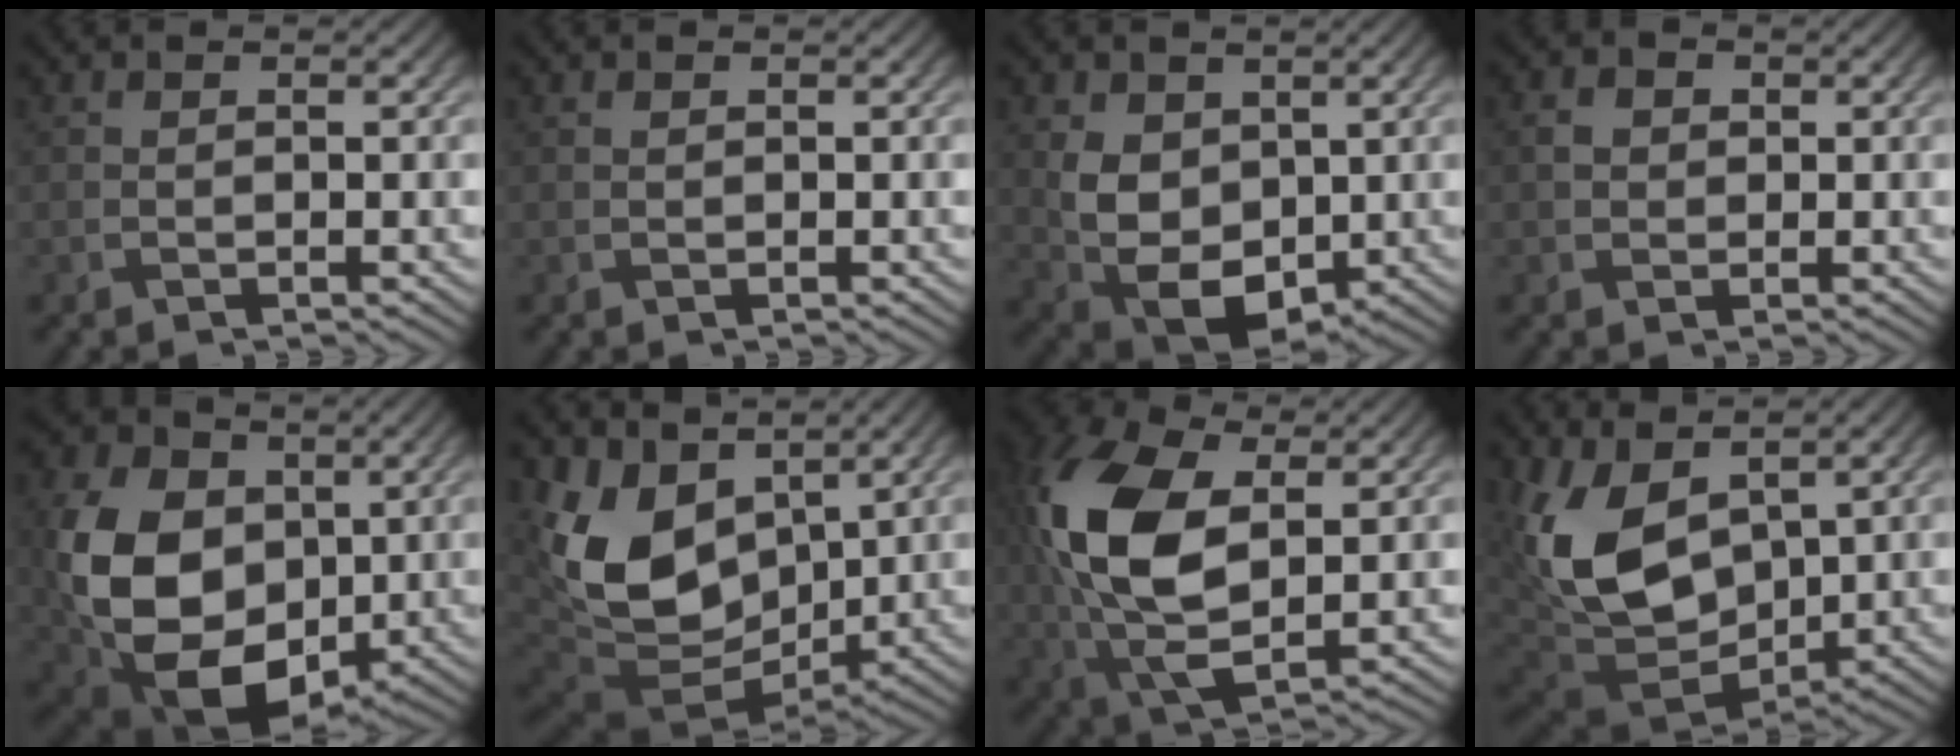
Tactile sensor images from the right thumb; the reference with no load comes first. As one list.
[{"total": 0.0}, {"total": 8.1, "force": [0.9, 5.9, 5.4], "torque": [-0.122, -0.013, 0.018]}, {"total": 1.9, "force": [0.1, 1.8, 0.8], "torque": [-0.018, 0.000, -0.002]}, {"total": 16.4, "force": [-0.1, 12.1, 11.1], "torque": [-0.247, -0.019, -0.001]}, {"total": 13.9, "force": [3.9, 9.6, 9.2], "torque": [-0.231, -0.007, 0.079]}, {"total": 15.6, "force": [2.4, 8.7, 12.8], "torque": [-0.316, 0.011, 0.042]}, {"total": 14.2, "force": [3.7, 8.9, 10.4], "torque": [-0.260, -0.006, 0.072]}]